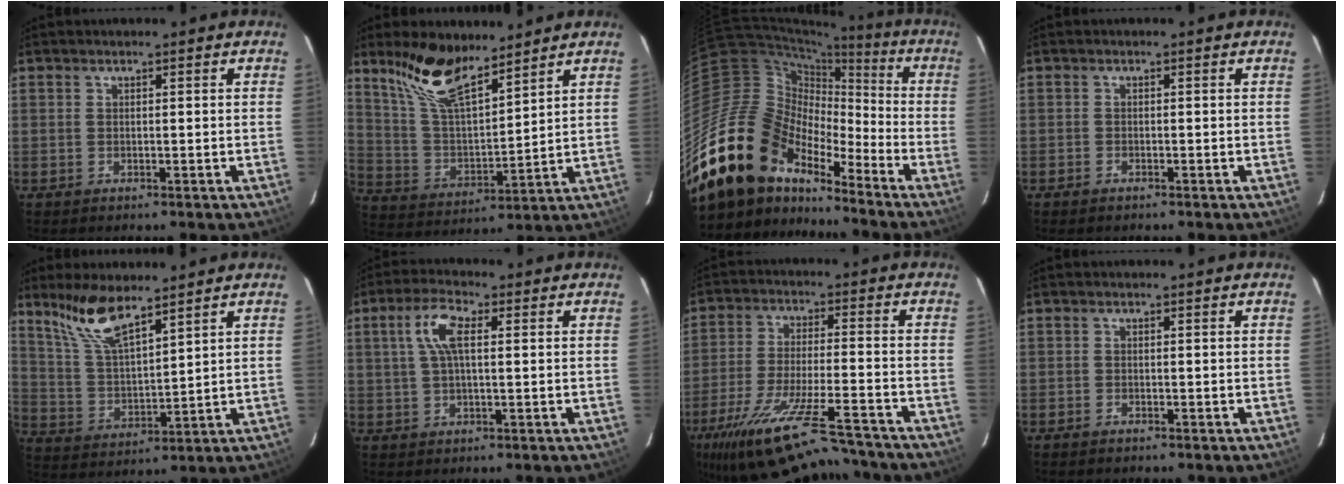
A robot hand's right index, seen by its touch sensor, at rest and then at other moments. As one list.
[{"total": 13.3, "force": [10.1, 4.2, 7.5], "torque": [-0.151, 0.011, 0.203]}, {"total": 22.1, "force": [-17.2, 11.1, 8.6], "torque": [-0.168, 0.014, -0.311]}, {"total": 1.0, "force": [-0.9, 0.4, 0.2], "torque": [-0.010, 0.001, -0.018]}, {"total": 10.4, "force": [7.9, 2.4, 6.4], "torque": [-0.124, 0.005, 0.166]}, {"total": 6.2, "force": [1.5, 2.3, 5.6], "torque": [-0.111, 0.014, 0.030]}, {"total": 22.6, "force": [-18.9, 3.8, 11.8], "torque": [-0.230, -0.053, -0.297]}, {"total": 0.8, "force": [-0.7, 0.3, 0.1], "torque": [-0.009, 0.002, -0.015]}]